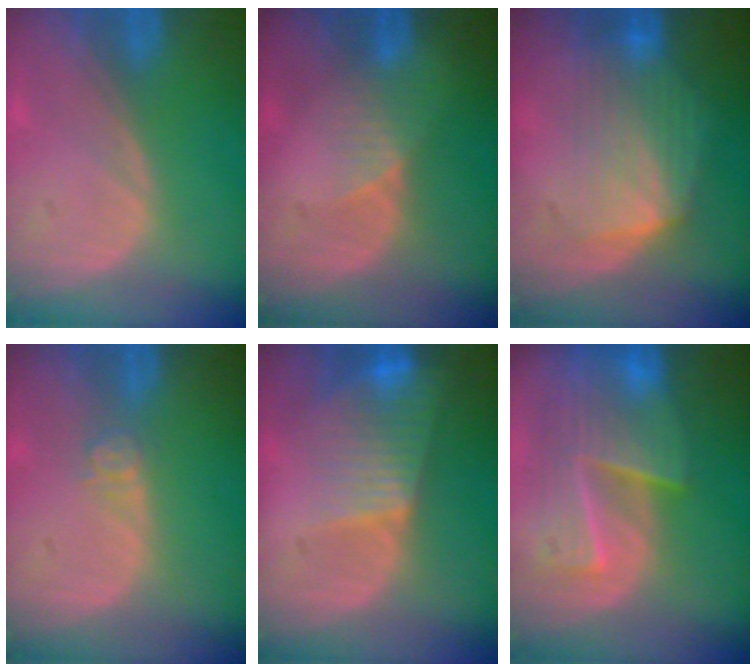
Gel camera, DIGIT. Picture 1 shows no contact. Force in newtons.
{"total": 3.0, "press": 2.6, "slide": 1.5}
{"total": 6.9, "press": 6.9, "slide": 0.6}
{"total": 2.4, "press": 2.0, "slide": 1.3}
{"total": 7.9, "press": 6.8, "slide": 4.0}
{"total": 9.3, "press": 8.3, "slide": 4.2}